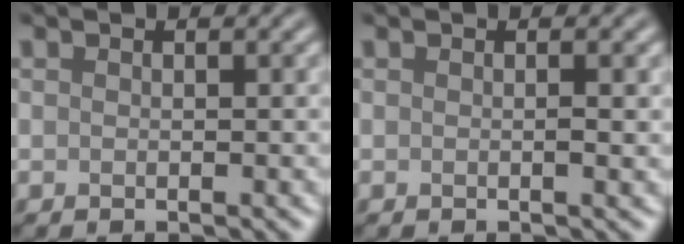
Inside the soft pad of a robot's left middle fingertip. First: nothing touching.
{"total": 0.7, "force": [0.0, 0.0, 0.7], "torque": [-0.012, 0.000, -0.001]}